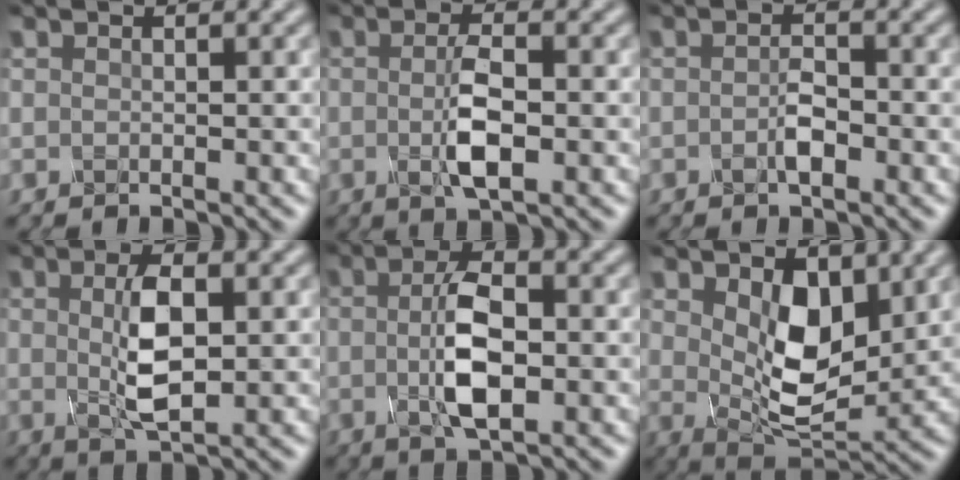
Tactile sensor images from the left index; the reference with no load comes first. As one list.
[{"total": 3.3, "force": [-0.3, 0.8, 3.2], "torque": [-0.065, 0.001, -0.008]}, {"total": 1.2, "force": [-0.6, 0.2, 1.1], "torque": [-0.024, 0.006, -0.014]}, {"total": 4.4, "force": [0.4, 1.3, 4.1], "torque": [-0.088, 0.003, 0.009]}, {"total": 4.7, "force": [-0.4, 1.6, 4.4], "torque": [-0.092, 0.004, -0.010]}, {"total": 6.0, "force": [1.7, 3.3, 4.8], "torque": [-0.089, -0.010, 0.035]}]